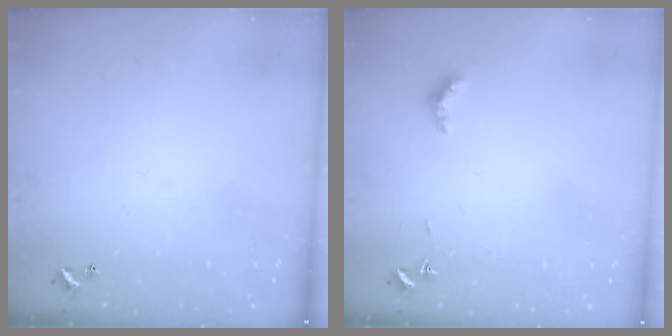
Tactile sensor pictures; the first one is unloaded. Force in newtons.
{"total": 3.5, "press": 3.4, "slide": 1.0}